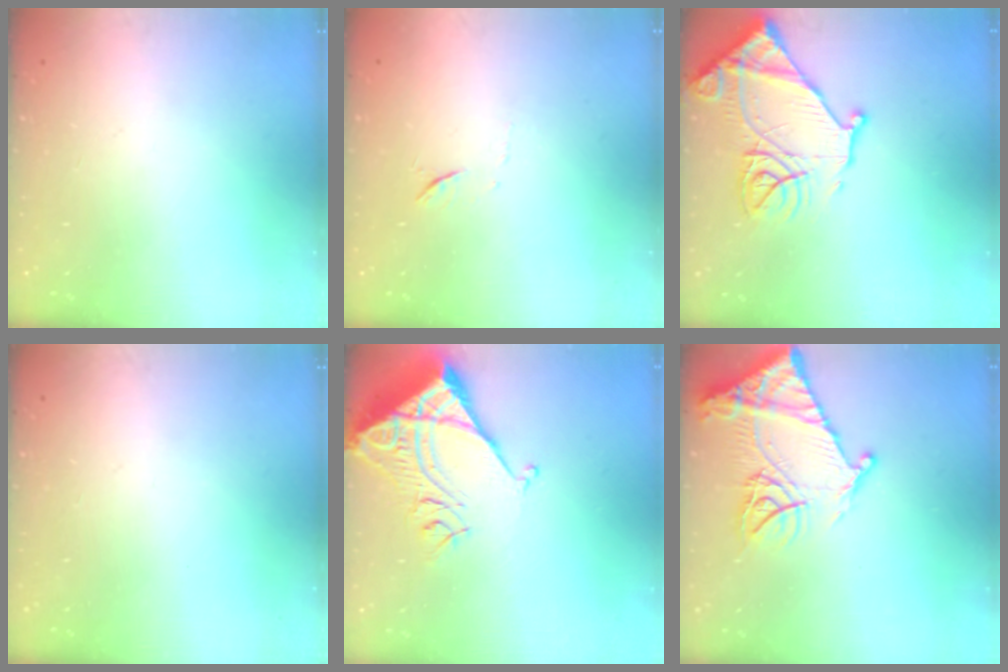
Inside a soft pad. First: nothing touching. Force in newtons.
{"total": 5.0, "press": 4.8, "slide": 1.4}
{"total": 17.7, "press": 17.7, "slide": 1.5}
{"total": 0.0}
{"total": 9.6, "press": 9.5, "slide": 1.1}
{"total": 16.9, "press": 16.8, "slide": 1.5}